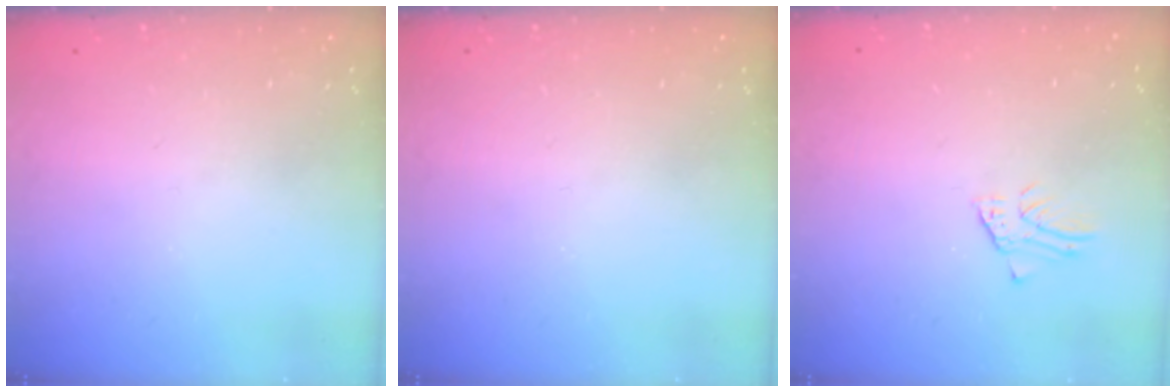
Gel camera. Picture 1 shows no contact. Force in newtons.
{"total": 0.0}
{"total": 1.2, "press": 1.2, "slide": 0.2}